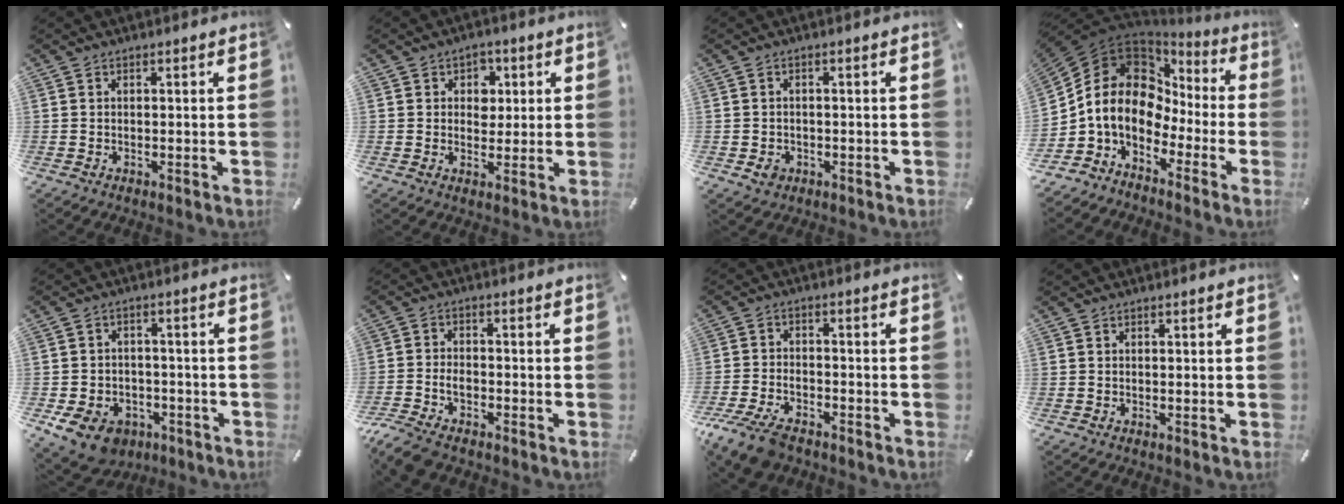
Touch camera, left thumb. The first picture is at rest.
{"total": 5.1, "force": [1.0, 4.6, 2.0], "torque": [-0.011, -0.005, 0.008]}
{"total": 2.8, "force": [-0.9, 2.3, 1.3], "torque": [-0.014, 0.001, -0.019]}
{"total": 12.5, "force": [-0.4, 10.2, 7.2], "torque": [-0.176, -0.009, -0.015]}
{"total": 9.7, "force": [-5.5, 6.8, 4.3], "torque": [-0.097, 0.037, -0.099]}
{"total": 5.7, "force": [-3.8, 3.1, 2.9], "torque": [-0.072, 0.014, -0.076]}
{"total": 8.4, "force": [-6.0, 3.8, 4.4], "torque": [-0.097, 0.024, -0.116]}
{"total": 0.0}